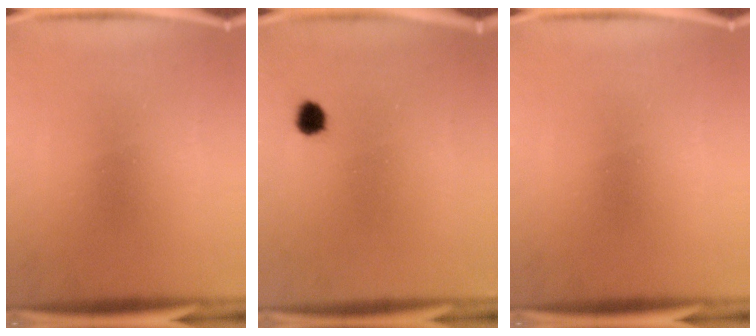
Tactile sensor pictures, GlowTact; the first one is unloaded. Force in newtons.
{"total": 2.5}
{"total": 0.0}